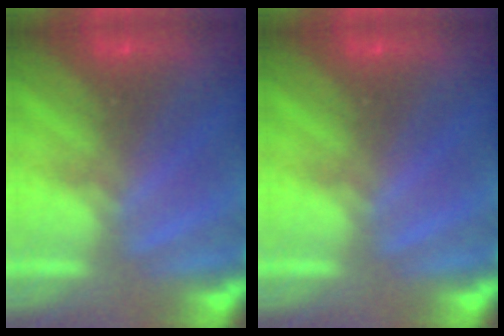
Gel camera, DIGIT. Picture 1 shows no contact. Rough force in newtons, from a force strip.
{"total": 0.0}